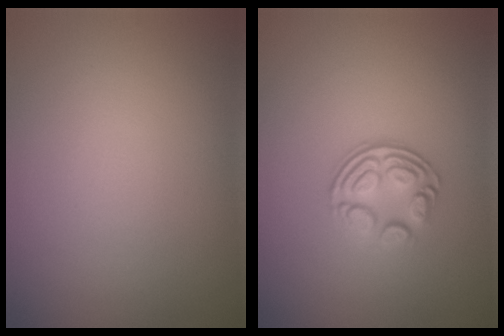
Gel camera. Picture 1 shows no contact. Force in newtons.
{"total": 3.6, "press": 2.5, "slide": 2.6}